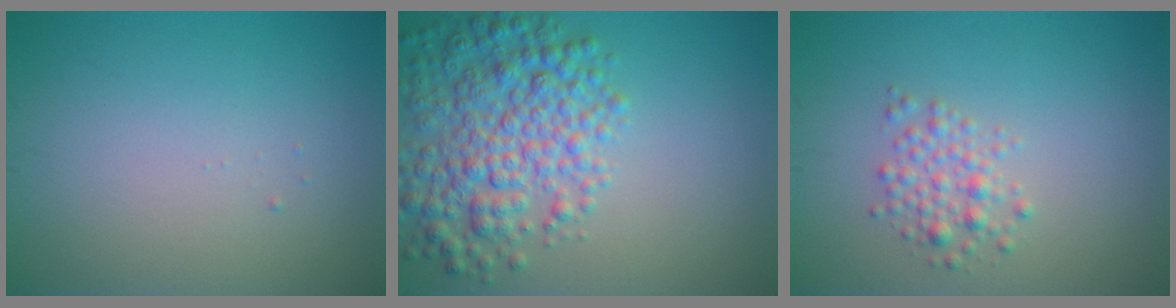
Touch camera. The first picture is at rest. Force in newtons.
{"total": 6.7, "press": 6.7, "slide": 0.2}
{"total": 2.1, "press": 2.1, "slide": 0.2}